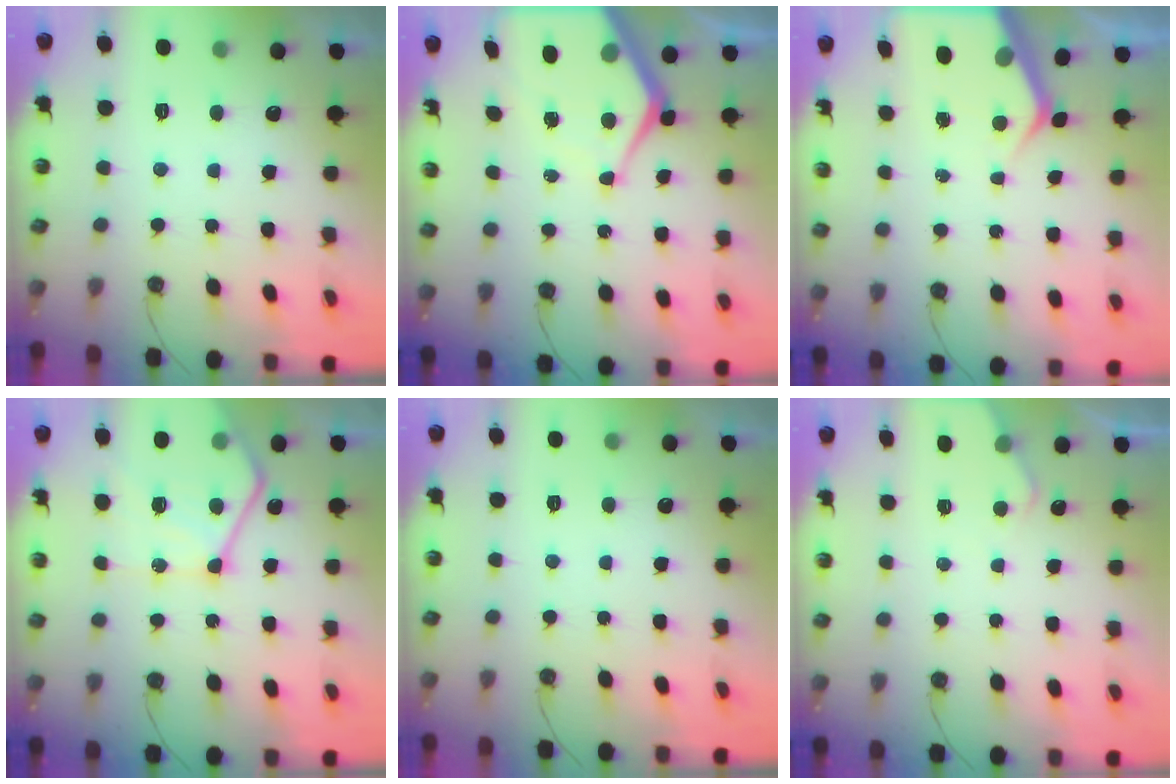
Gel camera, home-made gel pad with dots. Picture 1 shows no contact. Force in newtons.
{"total": 12.6, "press": 12.5, "slide": 1.3}
{"total": 5.5, "press": 5.5, "slide": 0.3}
{"total": 16.5, "press": 16.5, "slide": 1.8}
{"total": 0.0}
{"total": 3.2, "press": 3.1, "slide": 0.5}